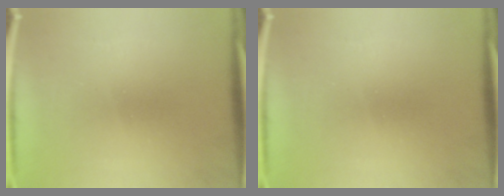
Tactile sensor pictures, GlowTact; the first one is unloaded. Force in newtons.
{"total": 0.0}